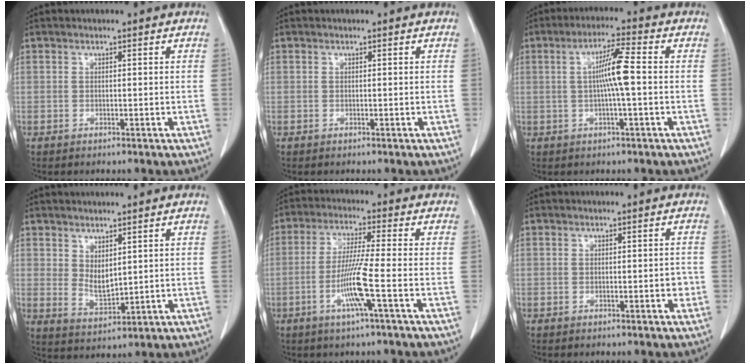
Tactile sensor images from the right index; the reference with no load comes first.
{"total": 0.0}
{"total": 6.3, "force": [0.2, -0.2, 6.3], "torque": [-0.111, 0.008, 0.005]}
{"total": 4.0, "force": [1.7, 2.0, 3.1], "torque": [-0.063, -0.010, 0.045]}
{"total": 7.6, "force": [-2.5, -1.2, 7.1], "torque": [-0.137, -0.010, -0.051]}
{"total": 1.2, "force": [-0.3, 0.4, 1.1], "torque": [-0.009, 0.003, -0.001]}